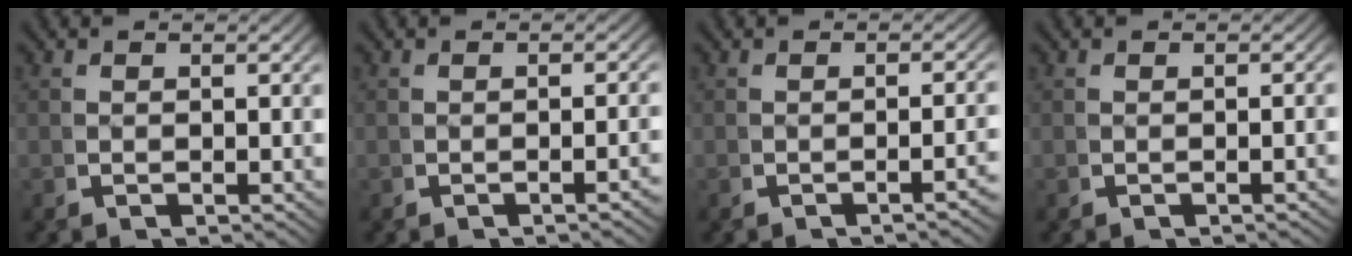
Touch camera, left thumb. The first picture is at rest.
{"total": 1.4, "force": [-0.7, 0.0, 1.2], "torque": [-0.016, 0.009, -0.012]}
{"total": 2.0, "force": [-1.1, 0.0, 1.7], "torque": [-0.024, 0.008, -0.017]}
{"total": 0.7, "force": [-0.4, -0.1, 0.6], "torque": [-0.011, 0.005, -0.007]}